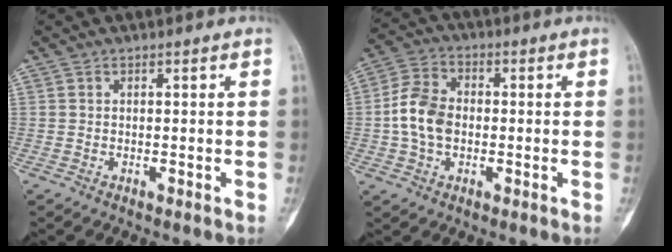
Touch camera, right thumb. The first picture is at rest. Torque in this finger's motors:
{"motor_torque": [1.23, 1.01, 0.68, -1.07, 0.02]}